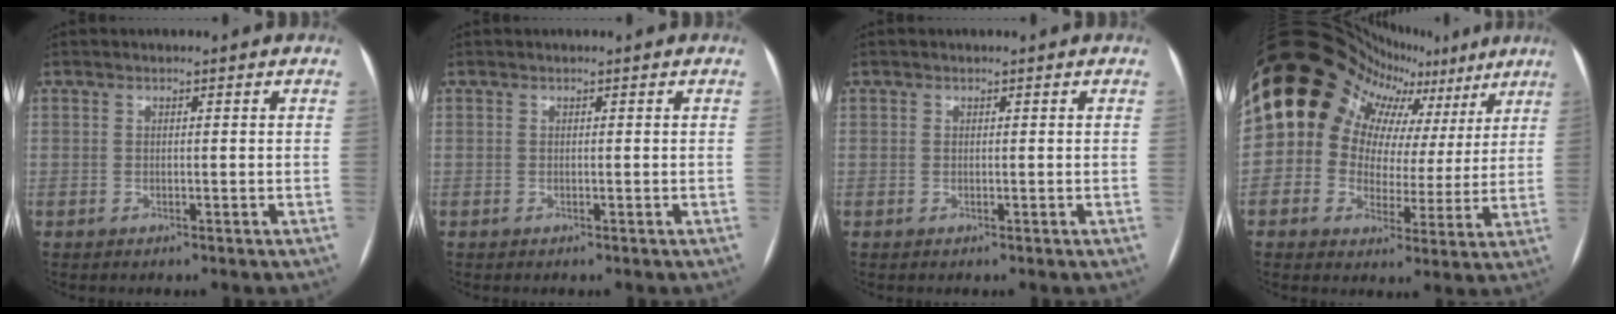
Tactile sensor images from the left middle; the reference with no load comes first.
{"total": 0.0}
{"total": 0.0}
{"total": 17.9, "force": [9.7, 12.3, 8.7], "torque": [-0.136, 0.067, 0.126]}